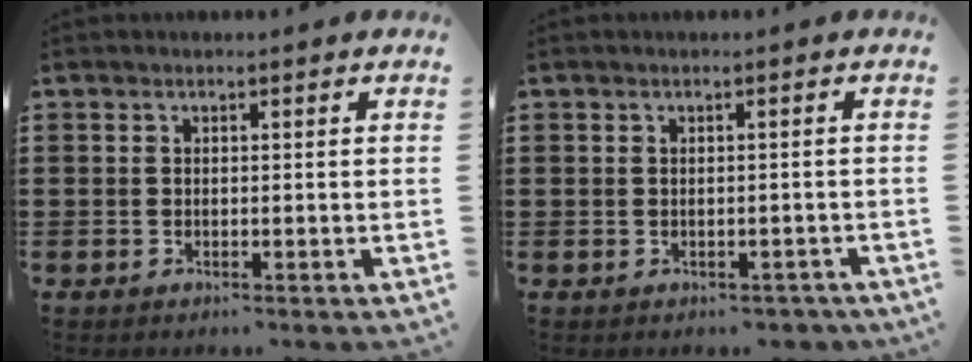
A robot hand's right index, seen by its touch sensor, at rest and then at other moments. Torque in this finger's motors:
{"motor_torque": [-0.59, 0.42, -1.05, -0.21]}